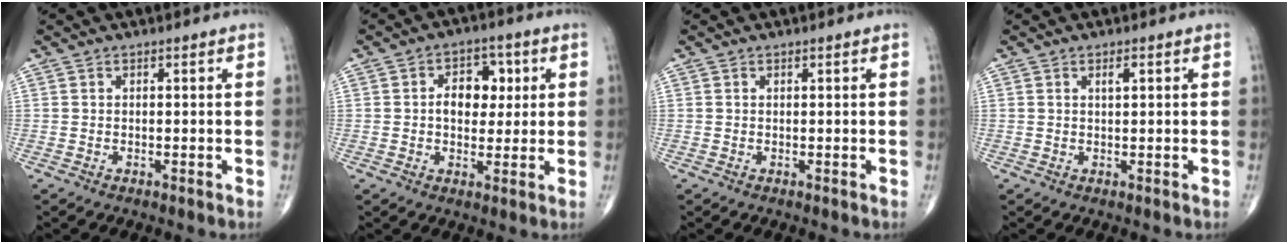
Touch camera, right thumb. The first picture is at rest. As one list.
[{"total": 7.7, "force": [1.2, 5.4, 5.3], "torque": [-0.039, 0.007, 0.015]}, {"total": 0.0}, {"total": 1.3, "force": [0.6, 0.4, 1.1], "torque": [-0.018, -0.001, 0.008]}]